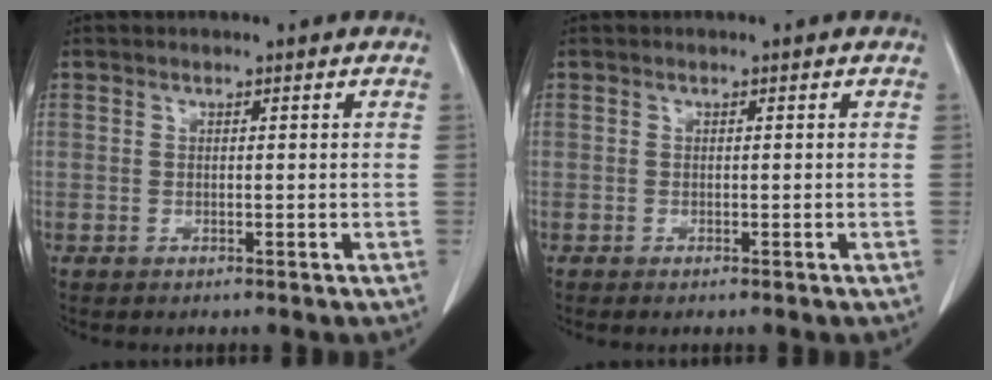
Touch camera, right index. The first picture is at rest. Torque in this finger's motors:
{"motor_torque": [-0.16, 0.14, -0.01, 0.01]}